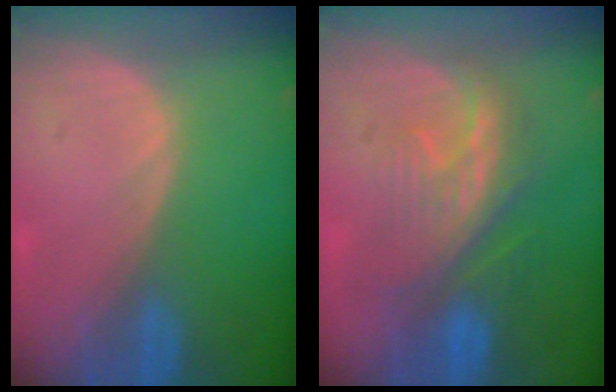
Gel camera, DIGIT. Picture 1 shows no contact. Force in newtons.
{"total": 8.4, "press": 8.1, "slide": 1.9}